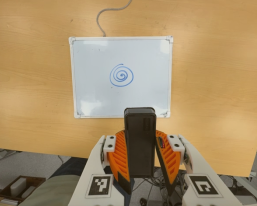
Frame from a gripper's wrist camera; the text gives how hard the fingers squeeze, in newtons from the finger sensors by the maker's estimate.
{"total": 8.5, "left": 7.4, "right": 9.7}